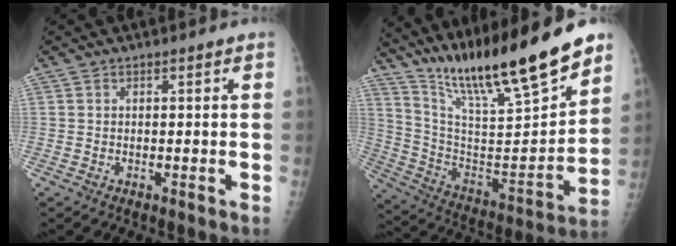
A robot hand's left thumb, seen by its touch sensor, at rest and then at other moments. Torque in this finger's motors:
{"motor_torque": [1.16, 1.11, 1.07, -1.69, 0.13]}